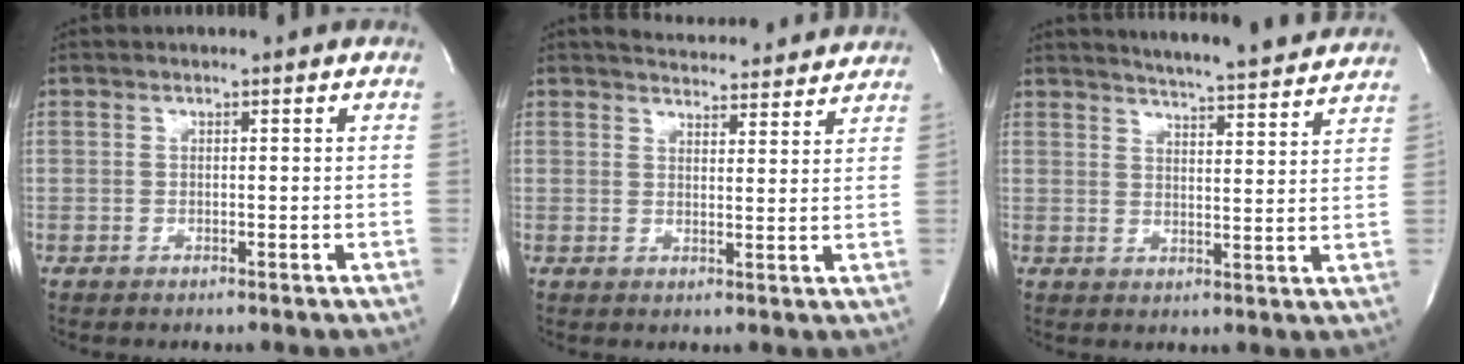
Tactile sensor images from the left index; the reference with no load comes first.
{"total": 11.7, "force": [11.3, 2.2, 2.3], "torque": [-0.025, 0.002, 0.132]}
{"total": 13.5, "force": [12.9, 0.1, 4.1], "torque": [-0.069, -0.026, 0.156]}